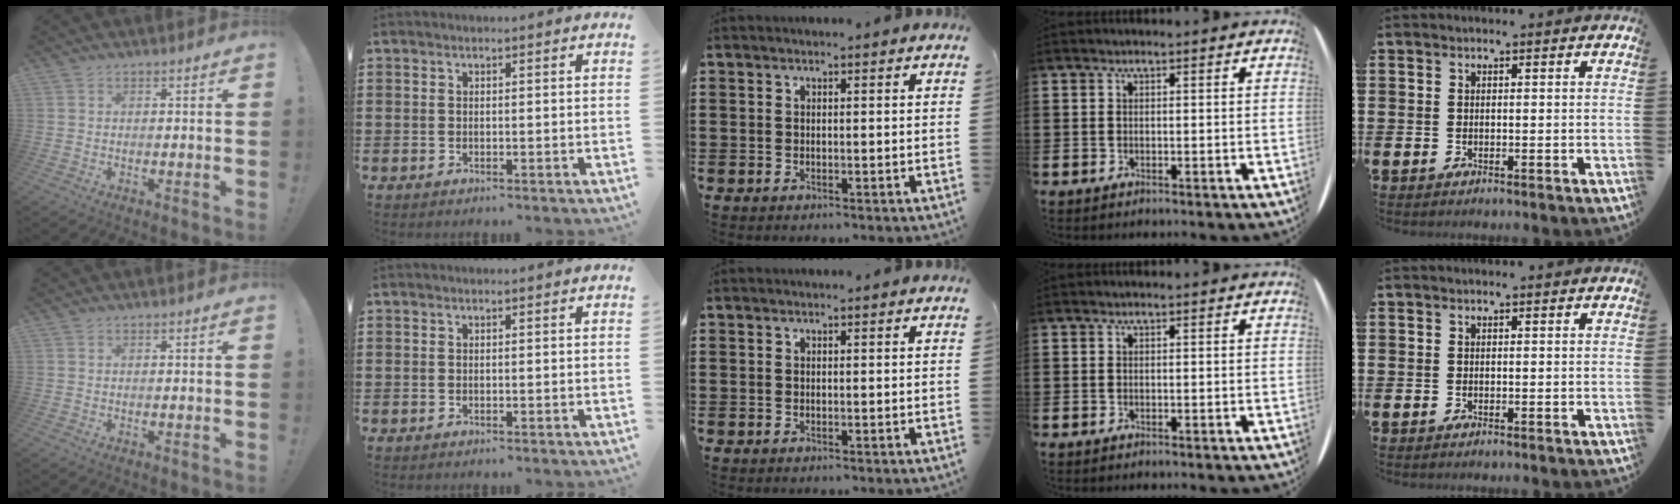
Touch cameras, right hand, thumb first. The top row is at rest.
{}